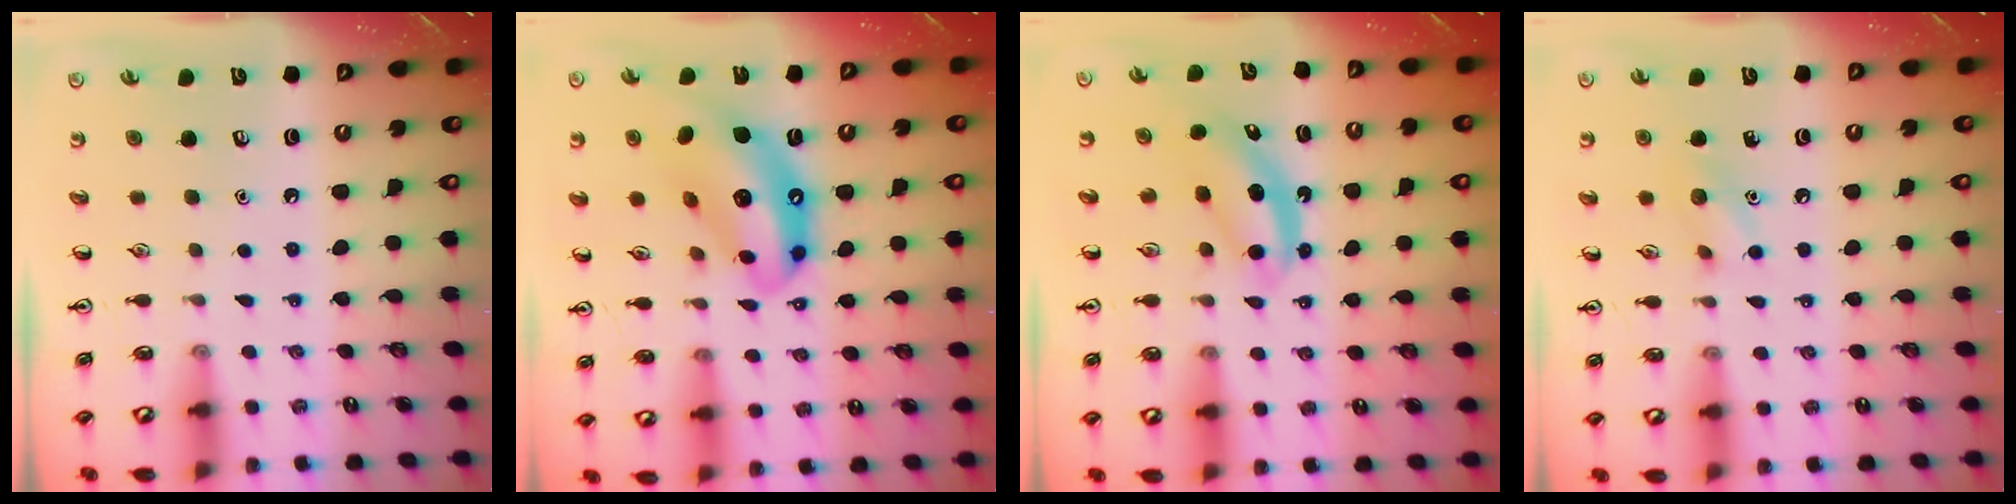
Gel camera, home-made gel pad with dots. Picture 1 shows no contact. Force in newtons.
{"total": 15.3, "press": 14.5, "slide": 4.9}
{"total": 5.0, "press": 4.9, "slide": 1.0}
{"total": 6.6, "press": 6.5, "slide": 1.4}